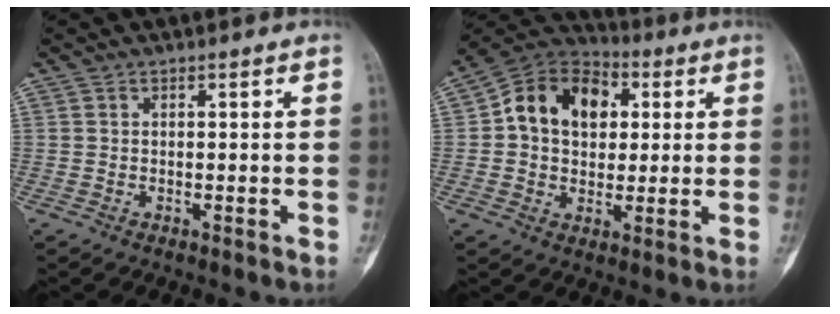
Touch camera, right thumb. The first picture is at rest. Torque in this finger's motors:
{"motor_torque": [1.74, 1.94, 0.49, -0.26, 0.09]}